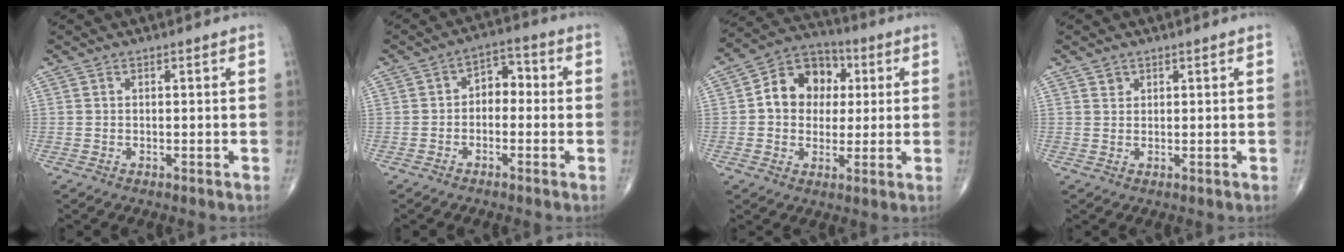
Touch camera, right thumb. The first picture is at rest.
{"total": 5.3, "force": [-0.5, 3.7, 3.7], "torque": [-0.029, 0.027, -0.024]}
{"total": 12.0, "force": [1.8, 9.7, 6.8], "torque": [-0.063, 0.016, 0.018]}
{"total": 1.1, "force": [0.8, 0.8, 0.1], "torque": [0.011, -0.004, 0.010]}